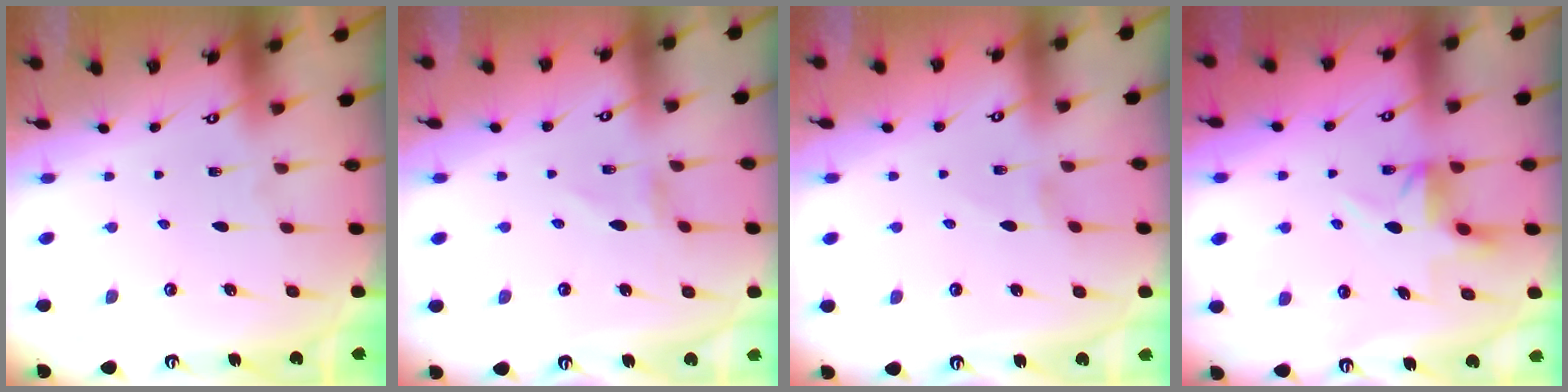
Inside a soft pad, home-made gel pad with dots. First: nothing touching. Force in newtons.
{"total": 0.7, "press": 0.6, "slide": 0.3}
{"total": 0.0}
{"total": 4.7, "press": 4.7, "slide": 0.1}